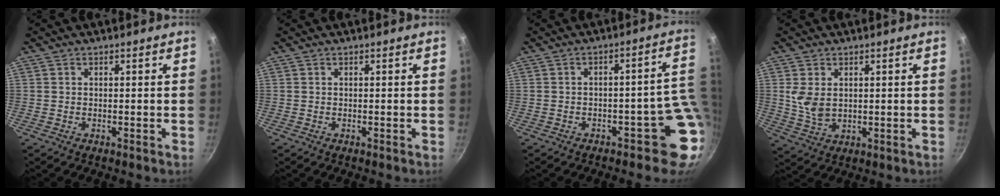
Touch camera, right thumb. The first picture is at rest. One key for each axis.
{"total": 0.0}
{"total": 8.2, "fx": -1.6, "fy": 4.5, "fz": 6.6, "tx": -0.008, "ty": 0.028, "tz": -0.021}
{"total": 5.9, "fx": 1.3, "fy": 3.8, "fz": 4.3, "tx": -0.082, "ty": -0.013, "tz": 0.033}